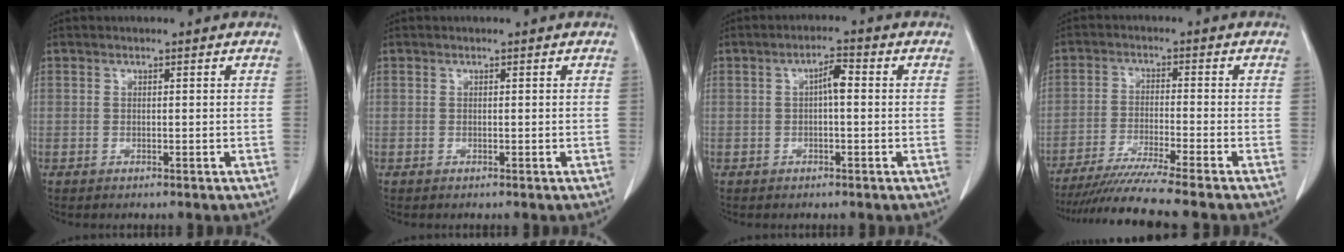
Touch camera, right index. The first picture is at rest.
{"total": 0.0}
{"total": 3.0, "force": [0.2, 0.7, 2.9], "torque": [-0.048, 0.009, 0.001]}
{"total": 11.4, "force": [-9.7, -2.1, 5.5], "torque": [-0.072, -0.033, -0.157]}